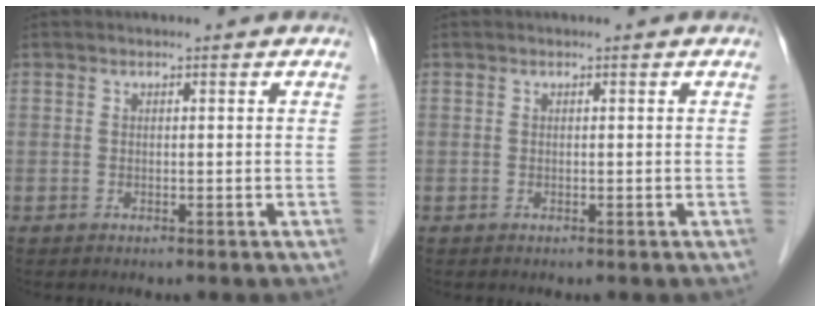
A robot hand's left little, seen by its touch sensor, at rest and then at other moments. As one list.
[{"total": 0.0}]